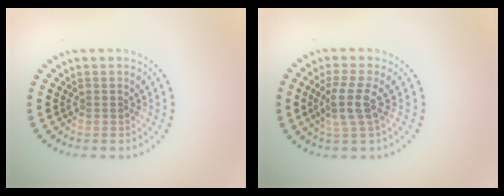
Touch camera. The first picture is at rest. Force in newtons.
{"total": 3.0, "press": 2.3, "slide": 1.8}